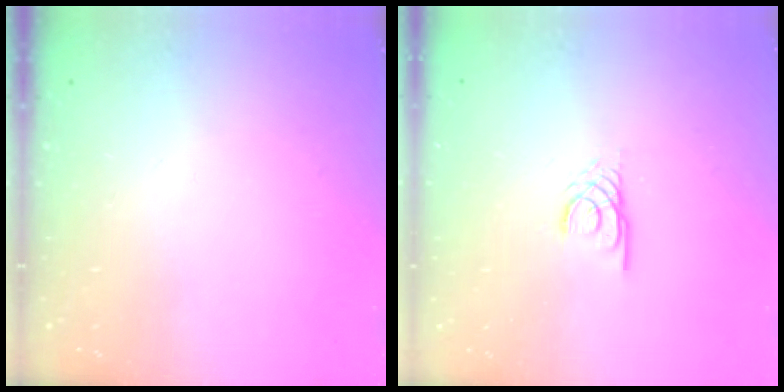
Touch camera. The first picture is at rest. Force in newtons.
{"total": 2.3, "press": 2.3, "slide": 0.1}